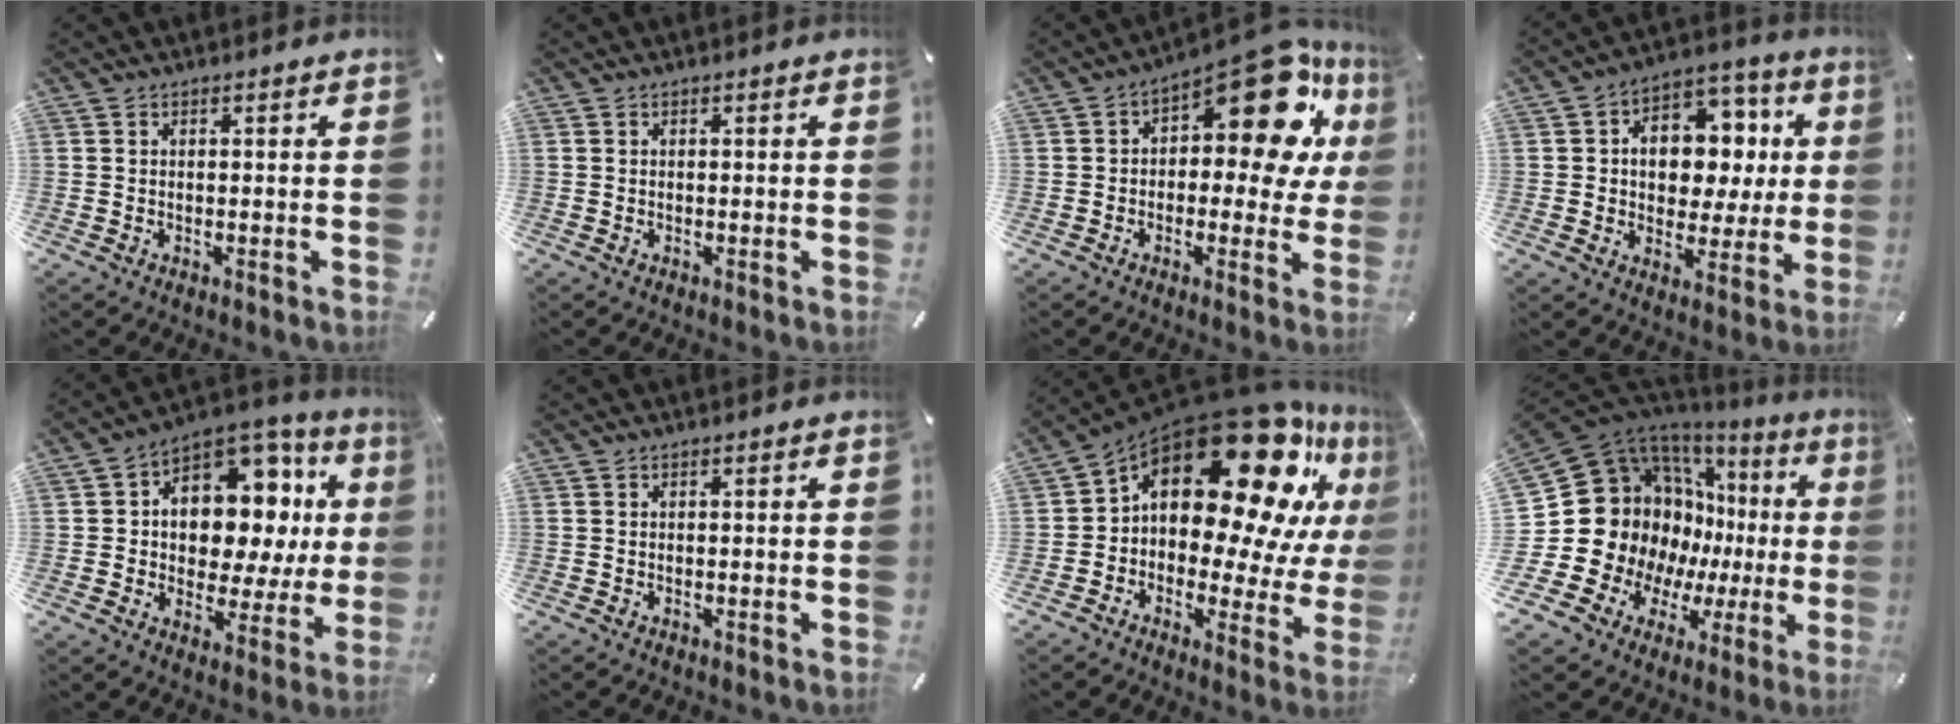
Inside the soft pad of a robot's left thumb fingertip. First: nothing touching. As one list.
[{"total": 0.0}, {"total": 17.3, "force": [8.6, 7.7, 12.9], "torque": [-0.179, -0.068, 0.144]}, {"total": 11.3, "force": [0.9, 9.6, 5.8], "torque": [-0.080, -0.007, 0.023]}, {"total": 14.9, "force": [4.3, 11.0, 9.0], "torque": [-0.112, -0.049, 0.076]}, {"total": 0.0}, {"total": 24.9, "force": [12.2, 12.9, 17.4], "torque": [-0.279, -0.102, 0.207]}, {"total": 22.5, "force": [3.1, 18.6, 12.3], "torque": [-0.216, -0.073, 0.111]}]